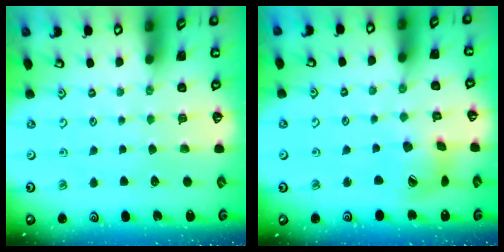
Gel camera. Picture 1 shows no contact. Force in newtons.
{"total": 10.8, "press": 10.7, "slide": 1.2}